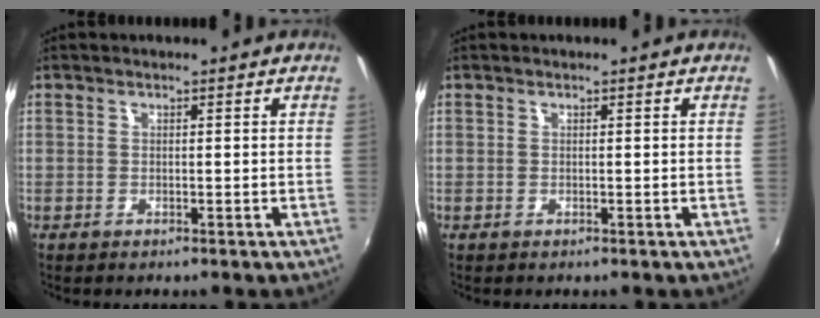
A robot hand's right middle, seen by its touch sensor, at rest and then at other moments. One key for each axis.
{"total": 0.0}